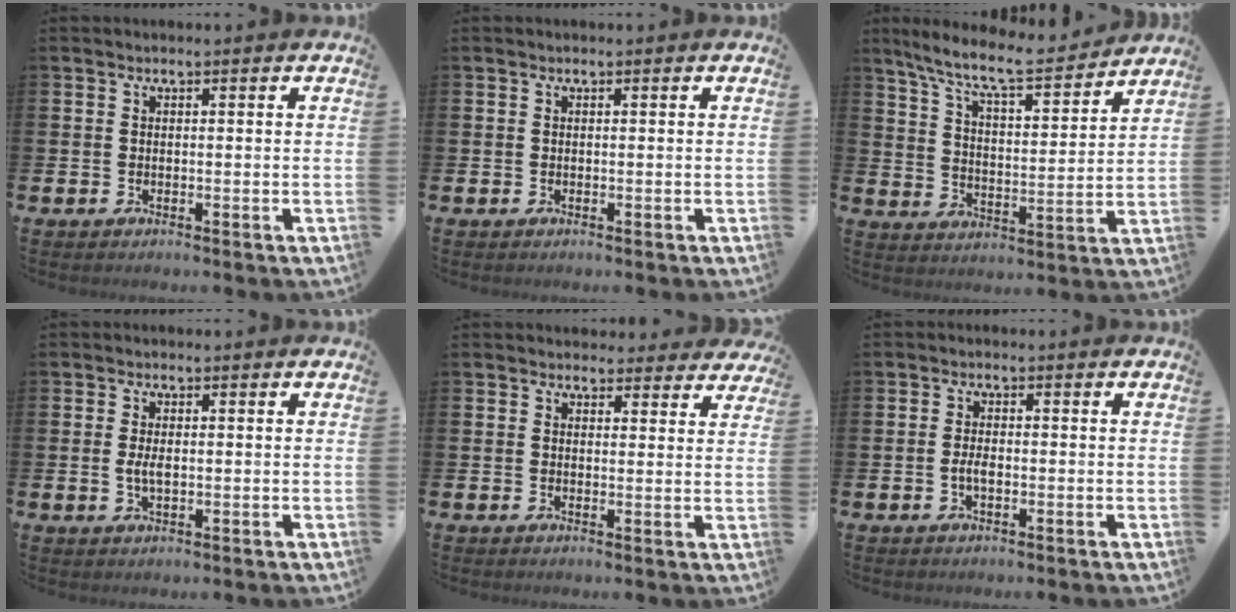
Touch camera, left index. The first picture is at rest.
{"total": 0.0}
{"total": 9.3, "force": [8.3, 1.3, 4.1], "torque": [-0.113, -0.049, 0.142]}
{"total": 2.1, "force": [0.0, 1.0, 1.9], "torque": [-0.033, 0.001, -0.002]}
{"total": 3.1, "force": [2.9, 1.1, 0.0], "torque": [0.003, -0.013, 0.050]}
{"total": 1.8, "force": [-0.5, 0.8, 1.6], "torque": [-0.026, -0.001, -0.011]}